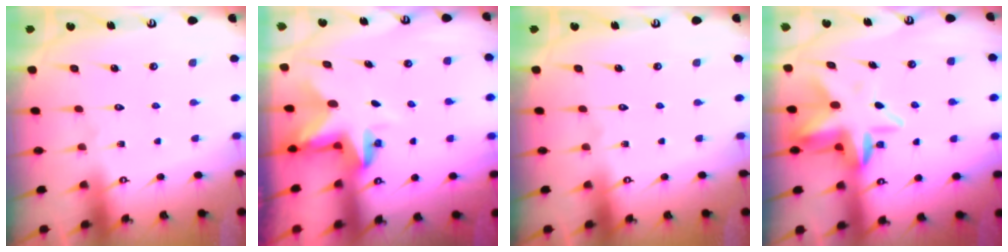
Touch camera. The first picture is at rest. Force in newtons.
{"total": 3.3, "press": 3.3, "slide": 0.2}
{"total": 0.0}
{"total": 7.8, "press": 7.6, "slide": 1.7}